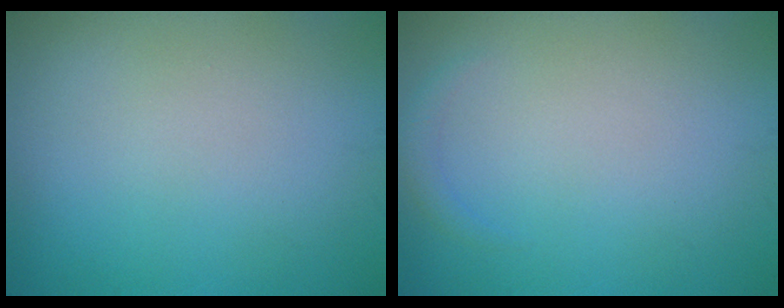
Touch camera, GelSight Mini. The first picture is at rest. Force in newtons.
{"total": 0.8, "press": 0.8, "slide": 0.1}